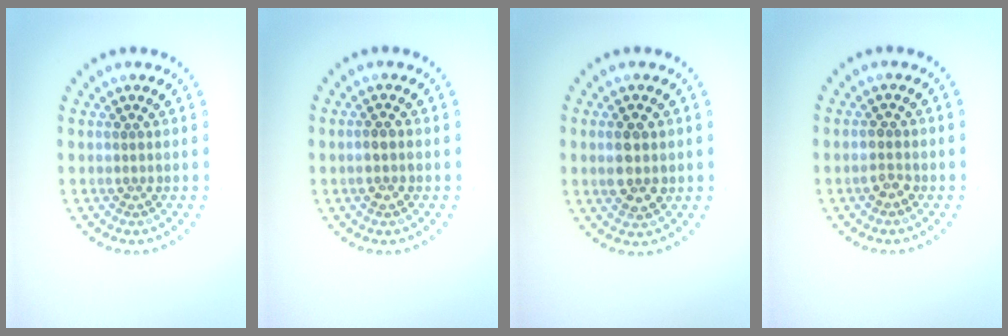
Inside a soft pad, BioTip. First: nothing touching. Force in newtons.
{"total": 1.4, "press": 1.3, "slide": 0.5}
{"total": 2.8, "press": 2.8, "slide": 0.4}
{"total": 1.5, "press": 1.4, "slide": 0.3}